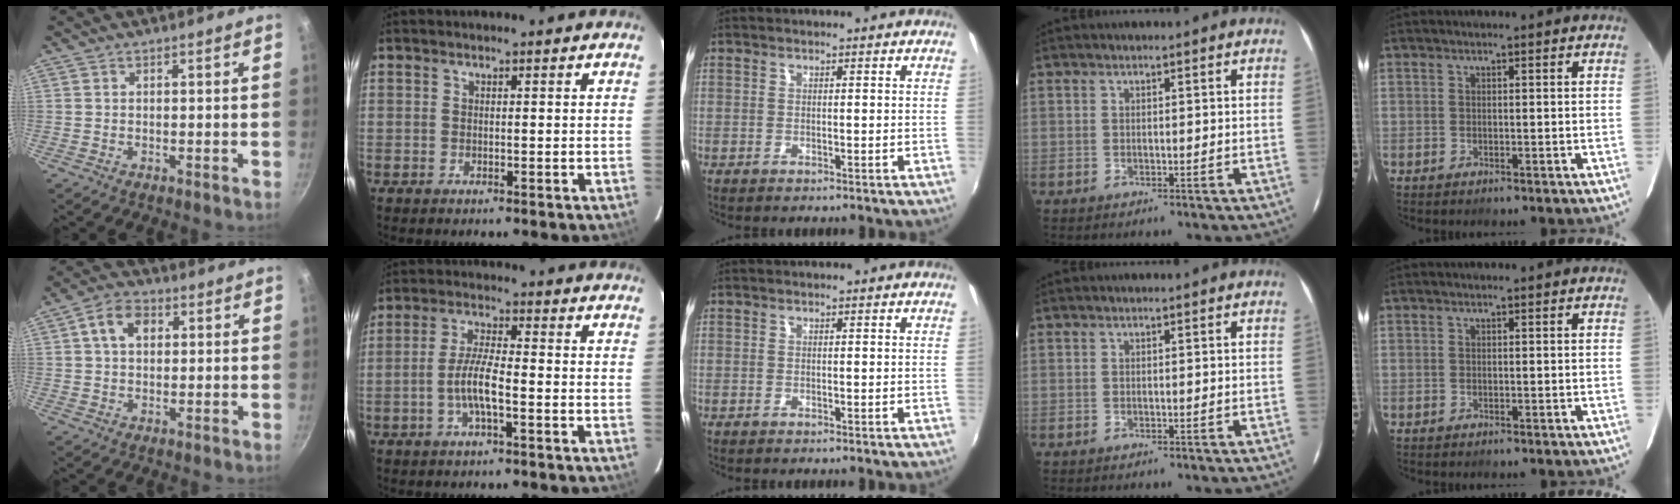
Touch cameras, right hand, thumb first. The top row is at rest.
{"thumb": {"total": 6.9, "force": [1.8, 4.9, 4.5], "torque": [-0.062, 0.011, 0.022]}, "index": {"total": 5.9, "force": [-2.1, 0.8, 5.4], "torque": [-0.112, 0.004, -0.041]}}